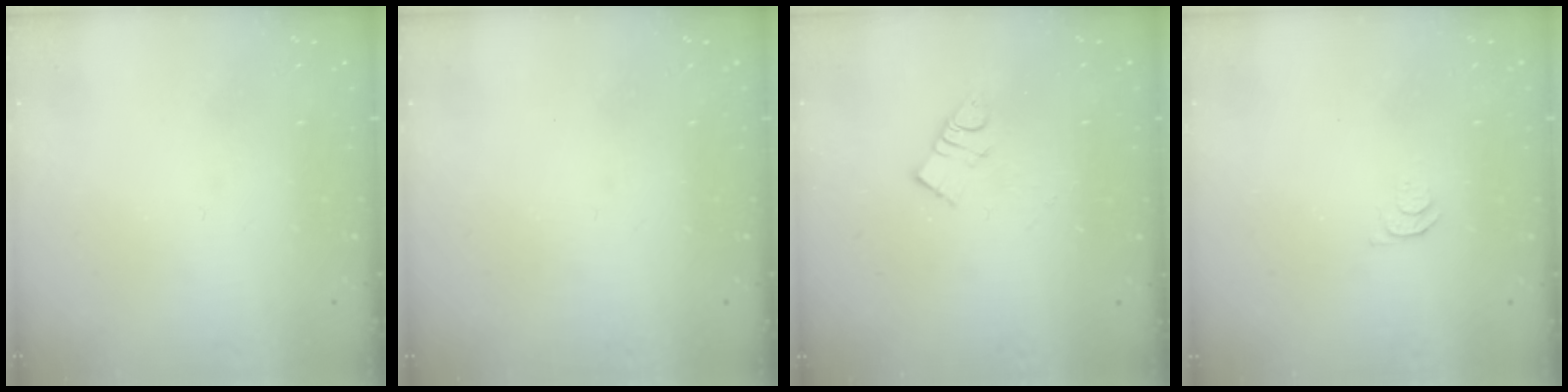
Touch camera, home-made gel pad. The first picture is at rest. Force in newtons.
{"total": 0.0}
{"total": 5.9, "press": 5.9, "slide": 0.1}
{"total": 3.8, "press": 3.7, "slide": 0.7}